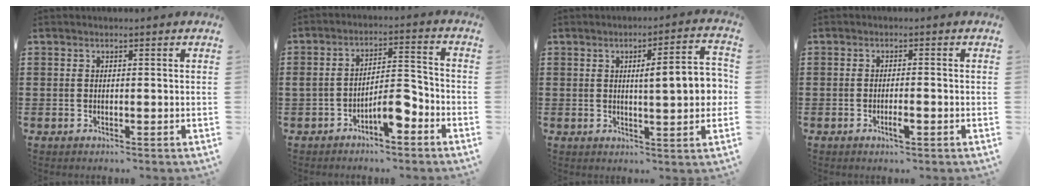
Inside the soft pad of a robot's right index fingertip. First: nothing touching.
{"total": 6.8, "force": [-4.0, 2.3, 5.1], "torque": [-0.087, 0.012, -0.070]}
{"total": 7.5, "force": [0.6, 1.3, 7.4], "torque": [-0.112, -0.007, 0.000]}
{"total": 2.3, "force": [-1.1, 0.5, 2.0], "torque": [-0.034, 0.000, -0.018]}